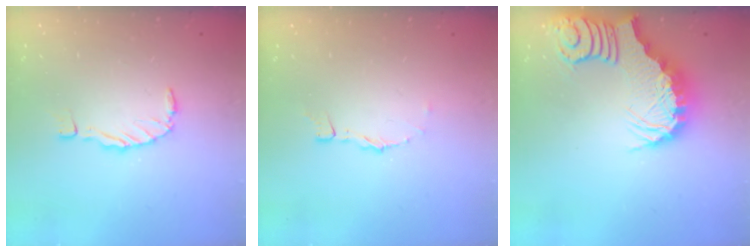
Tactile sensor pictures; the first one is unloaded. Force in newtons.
{"total": 3.6, "press": 3.6, "slide": 0.2}
{"total": 3.9, "press": 3.8, "slide": 0.7}